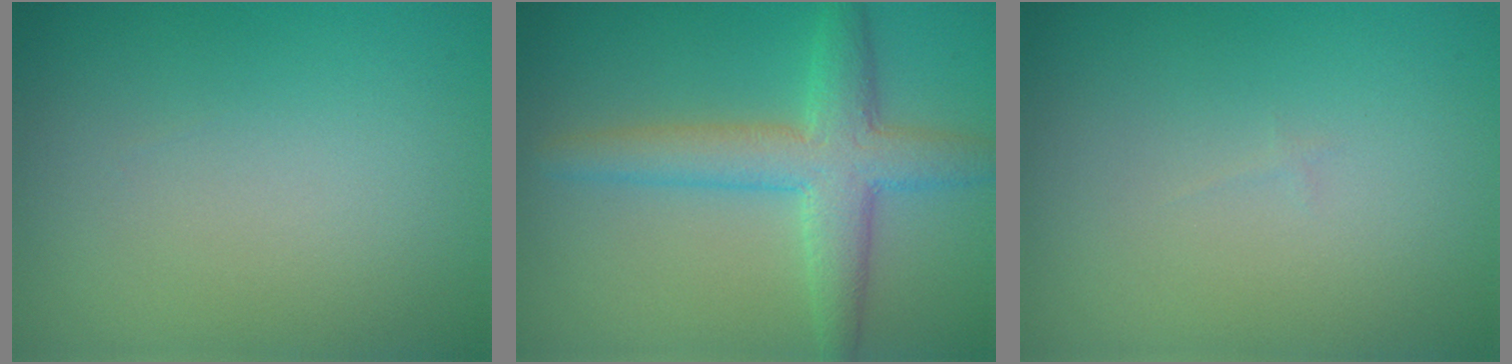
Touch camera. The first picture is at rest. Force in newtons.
{"total": 4.9, "press": 4.9, "slide": 0.1}
{"total": 0.0}